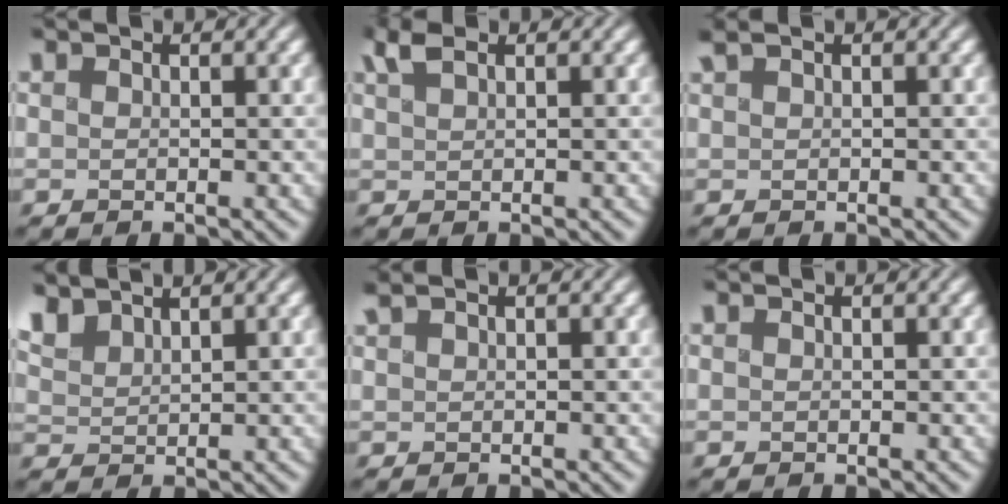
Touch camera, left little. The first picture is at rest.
{"total": 2.1, "force": [1.0, 0.9, 1.6], "torque": [-0.041, 0.010, 0.021]}
{"total": 1.2, "force": [0.6, 0.5, 0.9], "torque": [-0.025, 0.009, 0.014]}
{"total": 3.2, "force": [2.5, 1.2, 1.6], "torque": [-0.045, 0.009, 0.049]}
{"total": 1.0, "force": [0.7, 0.3, 0.7], "torque": [-0.019, 0.009, 0.016]}
{"total": 0.0}